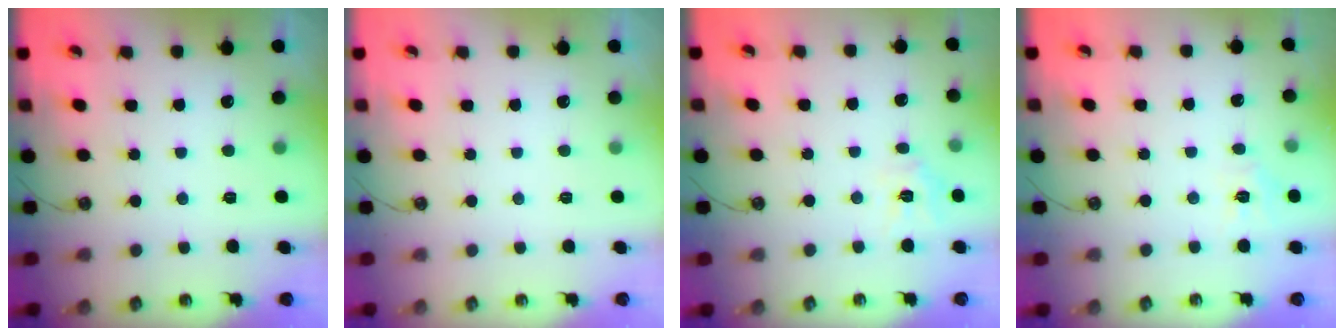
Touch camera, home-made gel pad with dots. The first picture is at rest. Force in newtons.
{"total": 0.0}
{"total": 7.7, "press": 7.7, "slide": 0.5}
{"total": 5.3, "press": 5.2, "slide": 0.6}